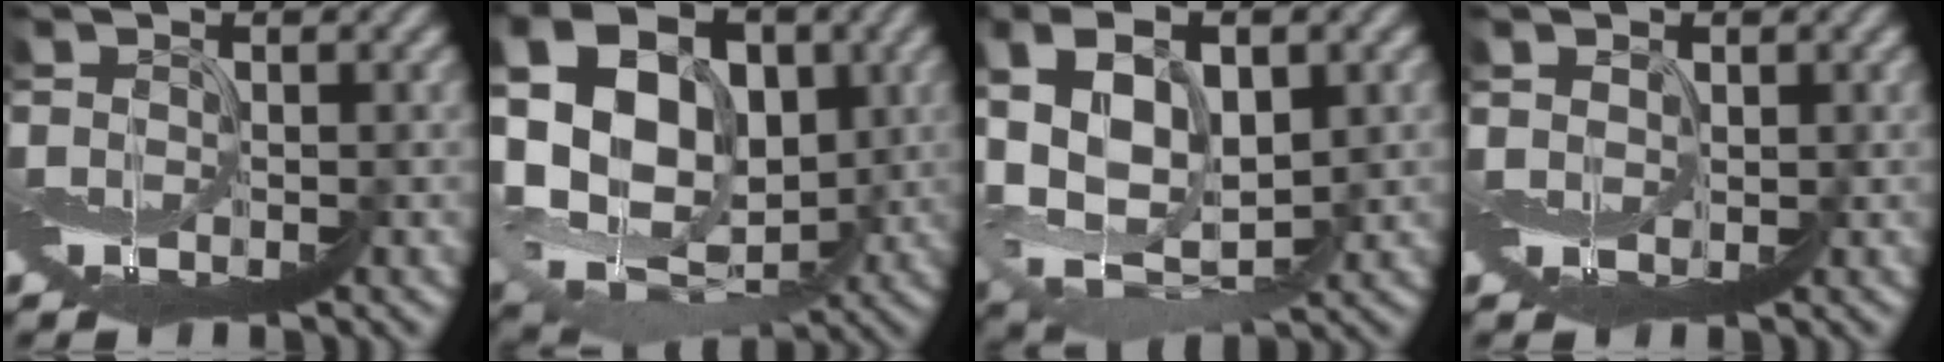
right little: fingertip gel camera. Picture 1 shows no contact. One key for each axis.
{"total": 10.2, "fx": 2.3, "fy": 7.7, "fz": 6.3, "tx": -0.137, "ty": 0.019, "tz": 0.041}
{"total": 9.4, "fx": 3.4, "fy": 5.8, "fz": 6.6, "tx": -0.152, "ty": 0.016, "tz": 0.076}
{"total": 2.1, "fx": 2.0, "fy": 0.5, "fz": 0.1, "tx": -0.015, "ty": -0.001, "tz": 0.035}